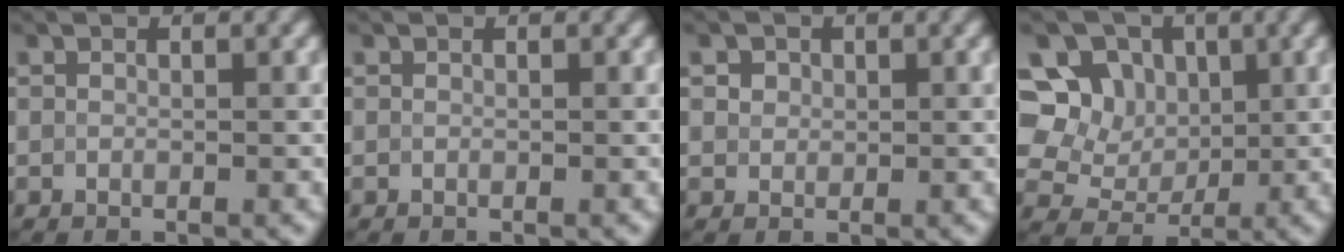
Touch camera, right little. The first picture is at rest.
{"total": 0.0}
{"total": 2.0, "force": [1.0, 1.6, 0.8], "torque": [-0.020, 0.003, 0.021]}
{"total": 8.3, "force": [3.4, 6.7, 3.7], "torque": [-0.055, 0.012, 0.043]}